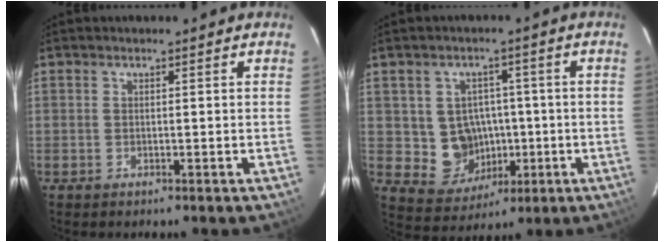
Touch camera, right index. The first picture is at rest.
{"total": 8.8, "force": [-0.4, 8.4, 2.6], "torque": [-0.066, 0.015, 0.017]}